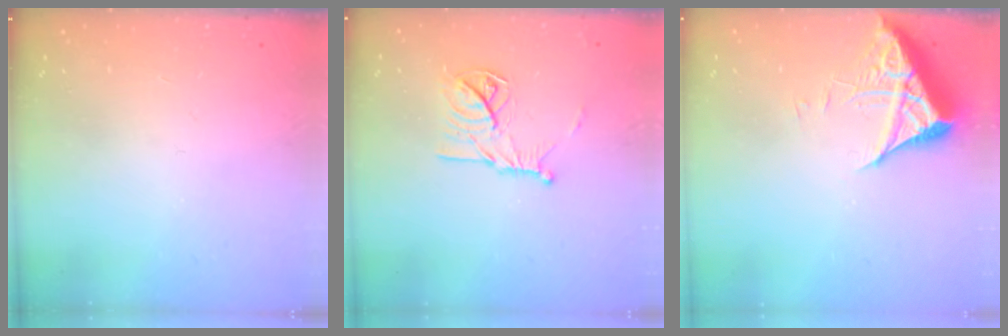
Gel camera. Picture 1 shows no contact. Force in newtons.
{"total": 12.4, "press": 12.4, "slide": 0.2}
{"total": 6.1, "press": 6.1, "slide": 0.7}